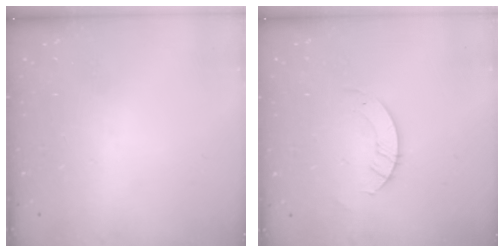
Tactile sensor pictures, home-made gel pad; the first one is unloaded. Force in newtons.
{"total": 2.6, "press": 2.6, "slide": 0.2}